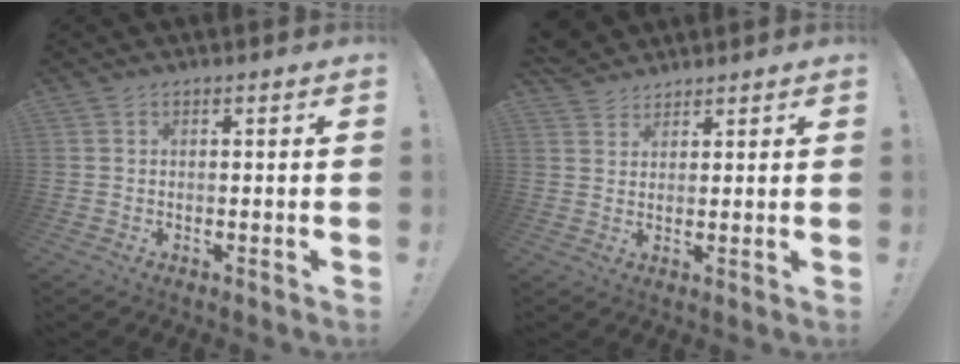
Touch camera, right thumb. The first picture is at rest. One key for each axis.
{"total": 5.2, "fx": 4.3, "fy": 2.8, "fz": 0.6, "tx": -0.009, "ty": -0.022, "tz": 0.085}